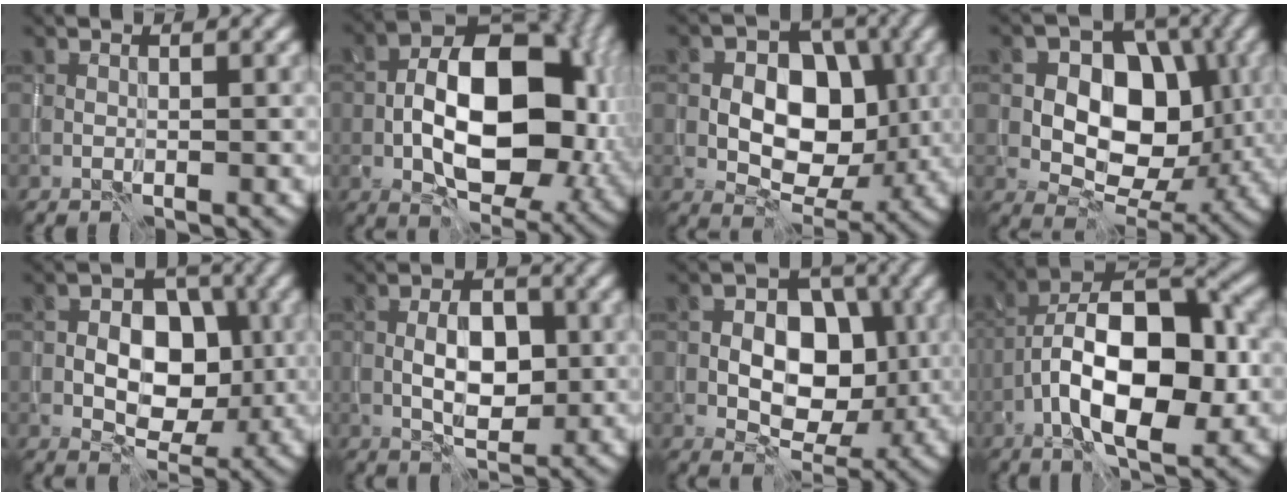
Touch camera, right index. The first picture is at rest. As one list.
[{"total": 12.8, "force": [-1.4, 7.5, 10.2], "torque": [-0.150, 0.011, -0.028]}, {"total": 8.8, "force": [0.3, 6.2, 6.1], "torque": [-0.072, 0.008, -0.003]}, {"total": 9.5, "force": [0.8, 7.0, 6.3], "torque": [-0.086, 0.006, 0.005]}, {"total": 7.1, "force": [-0.6, 4.8, 5.2], "torque": [-0.062, 0.013, -0.017]}, {"total": 4.5, "force": [-0.4, 2.4, 3.8], "torque": [-0.066, 0.003, -0.008]}, {"total": 8.0, "force": [-0.3, 5.6, 5.7], "torque": [-0.065, 0.010, -0.012]}, {"total": 12.0, "force": [-2.4, 5.4, 10.5], "torque": [-0.168, 0.016, -0.044]}]